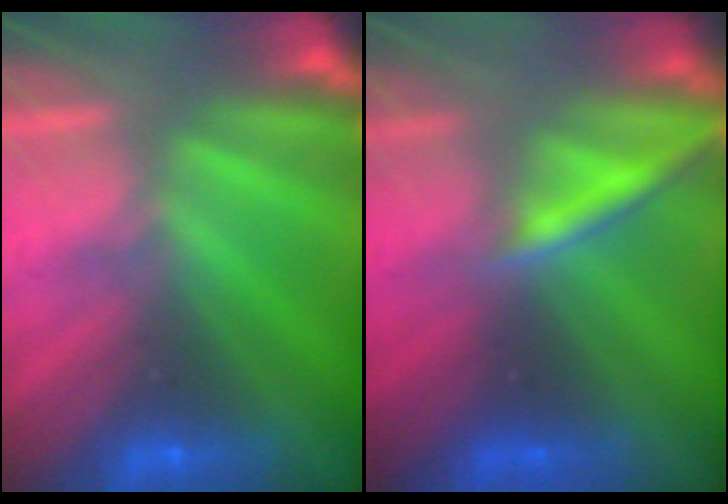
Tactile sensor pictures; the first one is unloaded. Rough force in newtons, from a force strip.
{"total": 2.2}